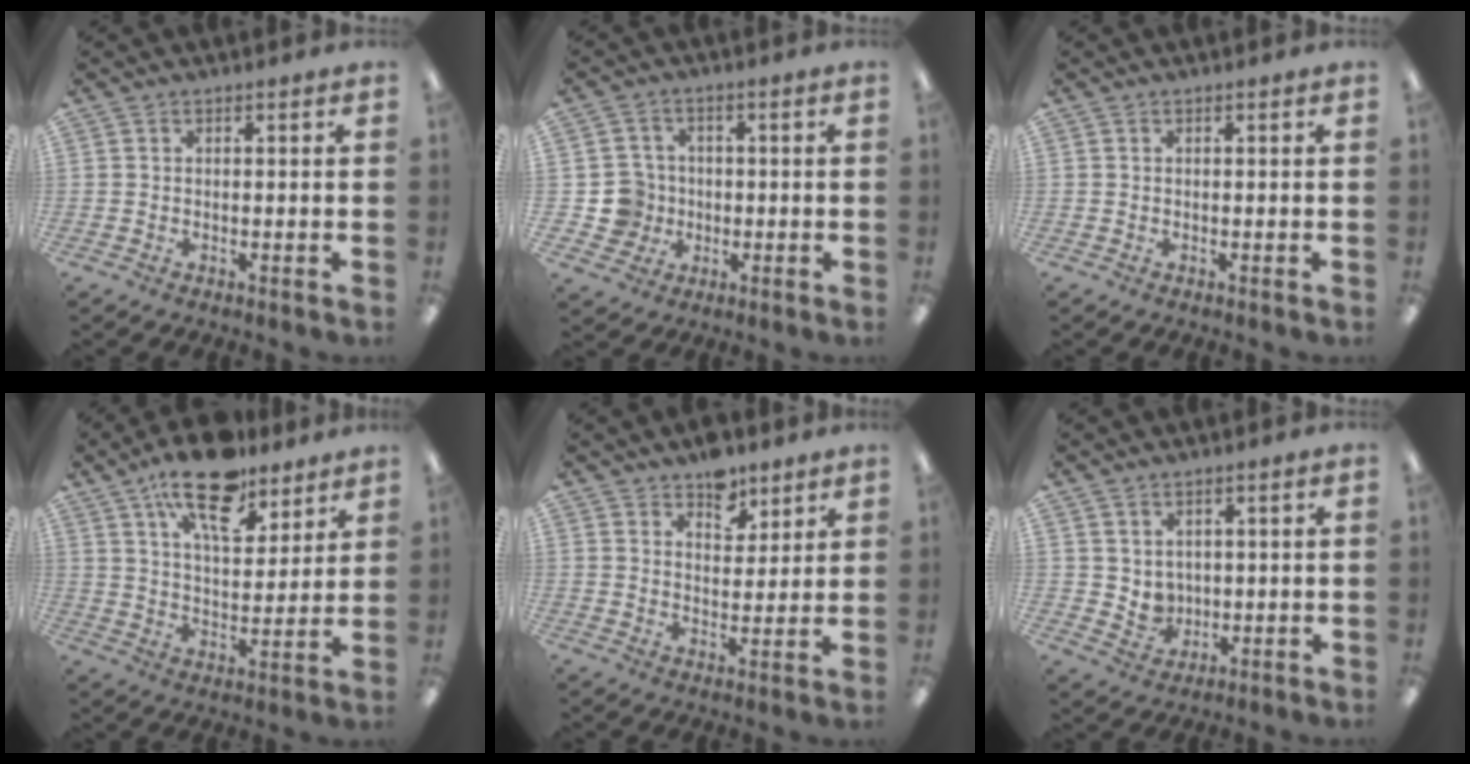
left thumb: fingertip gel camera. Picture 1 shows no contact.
{"total": 7.0, "force": [-0.7, 6.9, 1.0], "torque": [-0.025, 0.012, -0.005]}
{"total": 0.0}
{"total": 17.4, "force": [11.9, 7.4, 10.3], "torque": [-0.164, -0.054, 0.201]}
{"total": 10.2, "force": [8.6, 5.0, 2.2], "torque": [-0.027, -0.066, 0.158]}
{"total": 4.2, "force": [2.4, 3.4, 0.5], "torque": [-0.008, -0.016, 0.044]}